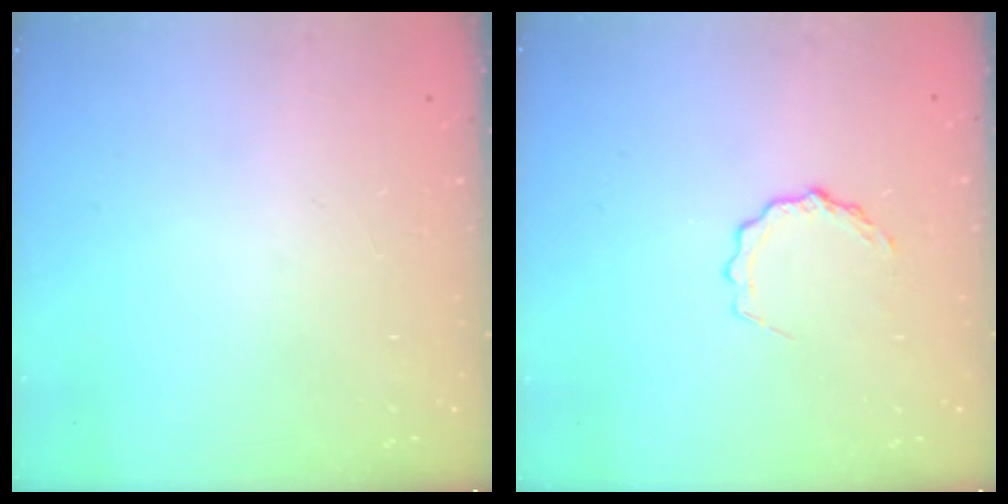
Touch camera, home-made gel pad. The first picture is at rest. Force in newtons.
{"total": 5.7, "press": 5.7, "slide": 0.5}